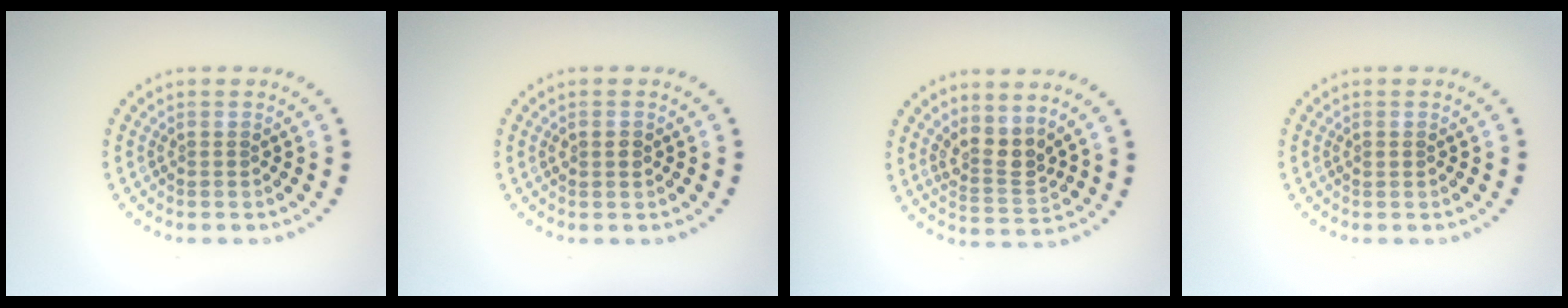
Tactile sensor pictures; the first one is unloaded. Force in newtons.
{"total": 1.2, "press": 1.2, "slide": 0.1}
{"total": 3.0, "press": 2.5, "slide": 1.7}
{"total": 0.6, "press": 0.6, "slide": 0.1}